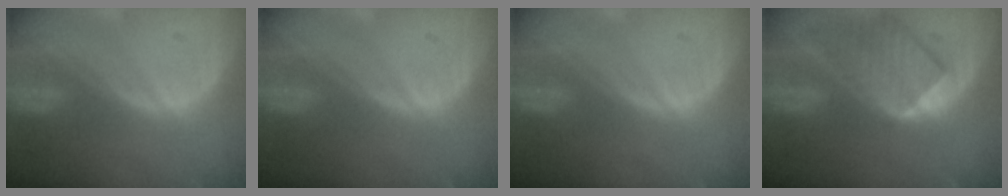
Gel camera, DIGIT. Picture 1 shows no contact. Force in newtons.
{"total": 0.0}
{"total": 0.0}
{"total": 8.8, "press": 7.9, "slide": 3.9}